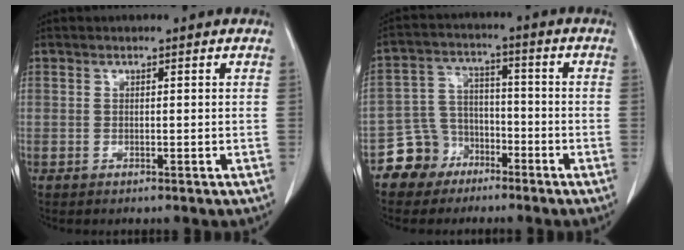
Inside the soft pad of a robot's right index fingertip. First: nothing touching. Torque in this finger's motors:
{"motor_torque": [-0.15, 0.04, -0.35, -0.21]}